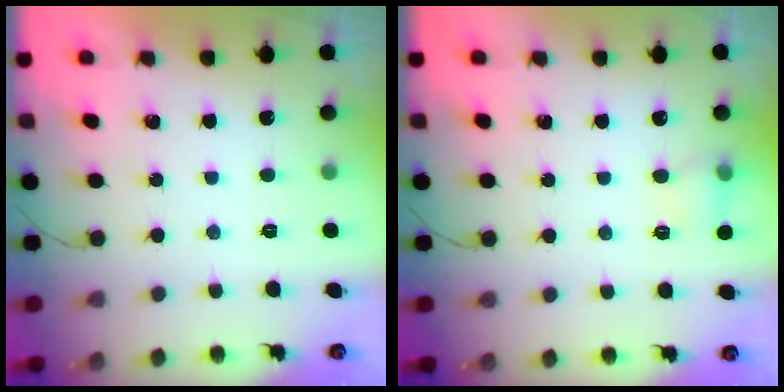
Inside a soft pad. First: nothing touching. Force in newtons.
{"total": 5.7, "press": 5.5, "slide": 1.6}